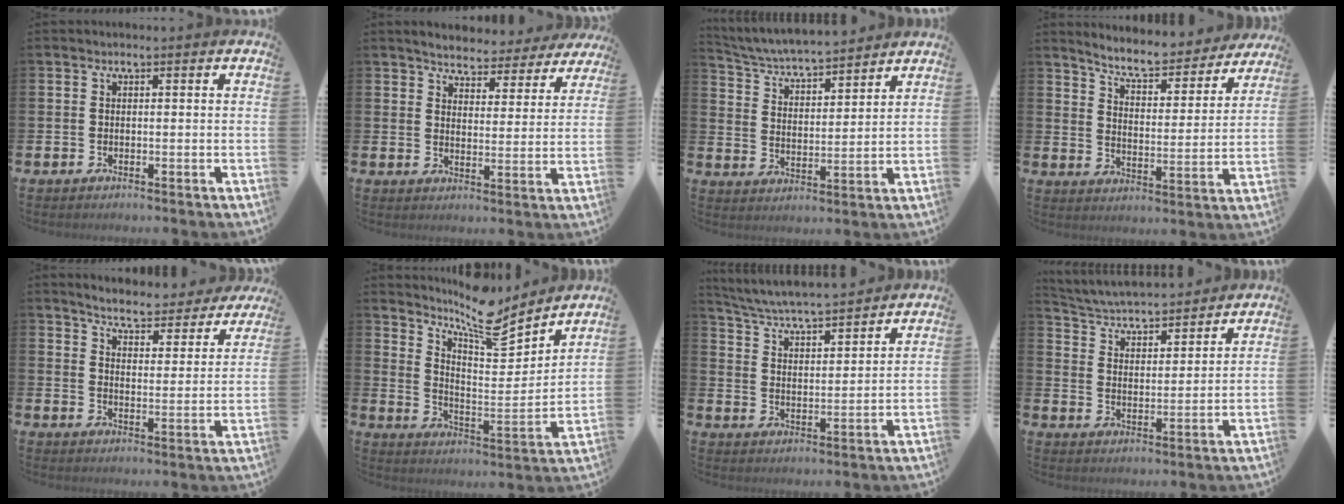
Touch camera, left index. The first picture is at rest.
{"total": 4.5, "force": [4.4, 0.9, 0.4], "torque": [-0.026, -0.030, 0.074]}
{"total": 5.1, "force": [5.0, 0.4, 0.8], "torque": [-0.044, -0.040, 0.085]}
{"total": 6.8, "force": [6.4, 1.1, 1.9], "torque": [-0.065, -0.048, 0.107]}
{"total": 5.1, "force": [5.0, 0.4, 1.0], "torque": [-0.040, -0.039, 0.082]}
{"total": 9.3, "force": [8.5, 1.9, 3.3], "torque": [-0.068, -0.064, 0.146]}
{"total": 5.6, "force": [5.5, 0.0, 1.1], "torque": [-0.049, -0.044, 0.094]}
{"total": 4.7, "force": [4.6, 0.7, 0.6], "torque": [-0.040, -0.040, 0.076]}